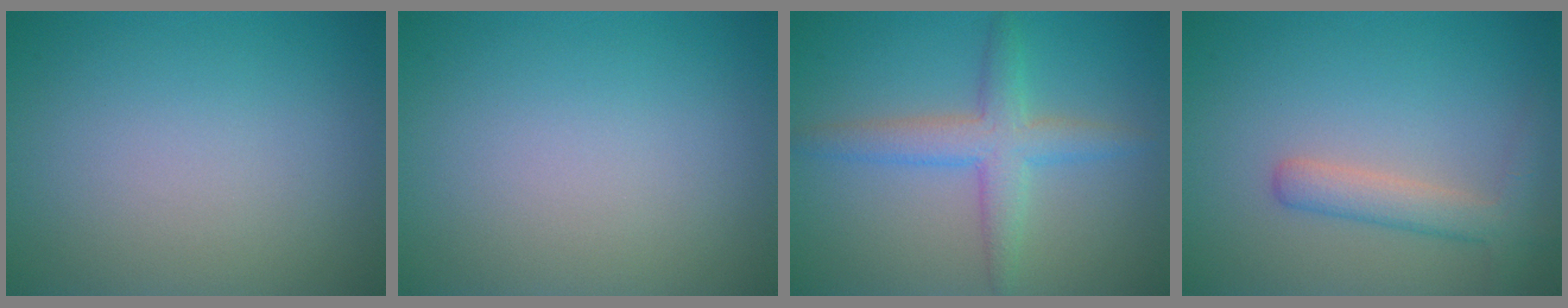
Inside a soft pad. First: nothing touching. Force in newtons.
{"total": 0.0}
{"total": 3.8, "press": 3.8, "slide": 0.1}
{"total": 2.8, "press": 2.8, "slide": 0.1}